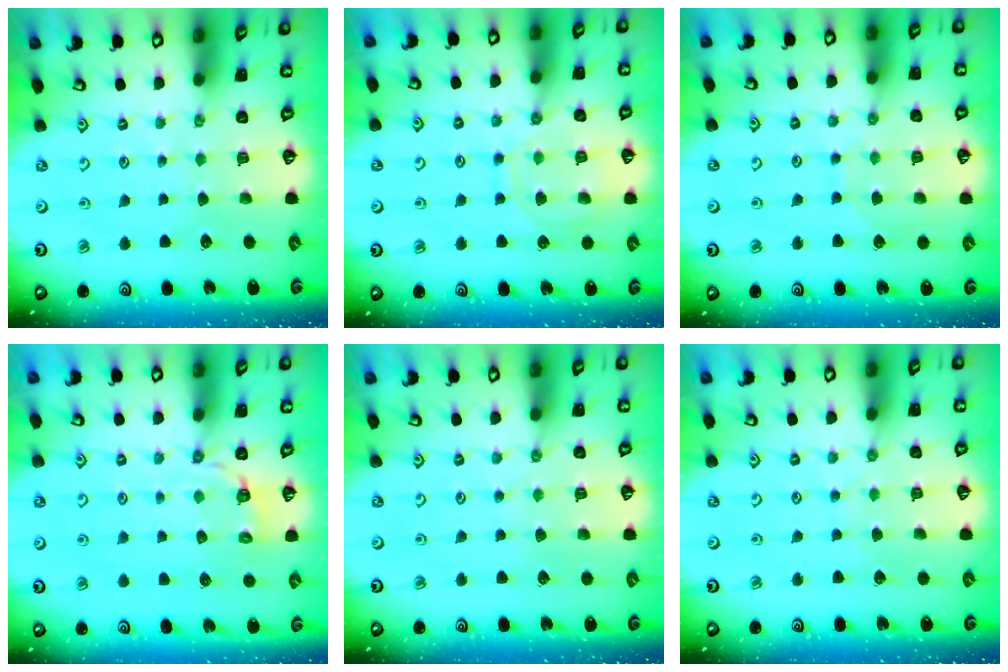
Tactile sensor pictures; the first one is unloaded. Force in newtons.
{"total": 11.3, "press": 11.2, "slide": 0.9}
{"total": 5.5, "press": 5.5, "slide": 0.5}
{"total": 3.0, "press": 1.6, "slide": 2.5}
{"total": 2.7, "press": 2.7, "slide": 0.5}
{"total": 4.7, "press": 4.7, "slide": 0.4}